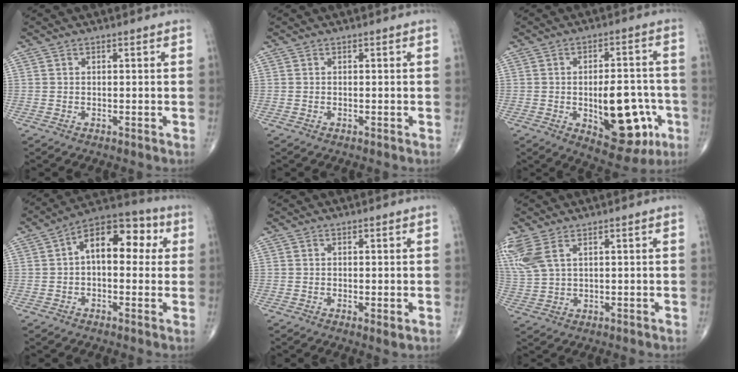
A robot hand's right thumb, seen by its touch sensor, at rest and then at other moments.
{"total": 0.0}
{"total": 15.7, "force": [-4.1, 7.7, 13.0], "torque": [-0.145, 0.022, -0.042]}
{"total": 13.0, "force": [2.2, 7.5, 10.4], "torque": [-0.121, 0.037, 0.020]}
{"total": 1.5, "force": [-0.2, 0.4, 1.4], "torque": [-0.025, -0.007, -0.003]}
{"total": 8.4, "force": [4.2, 3.8, 6.2], "torque": [-0.167, 0.001, 0.097]}